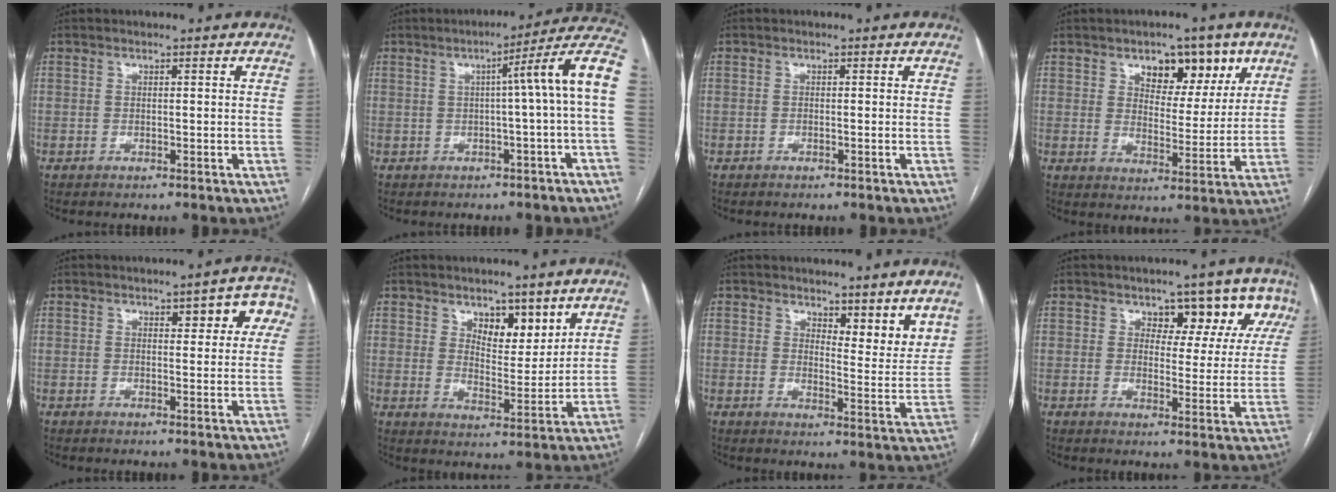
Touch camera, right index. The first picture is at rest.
{"total": 9.9, "force": [0.6, -1.4, 9.8], "torque": [-0.110, 0.029, 0.000]}
{"total": 0.0}
{"total": 9.1, "force": [5.1, 5.1, 5.6], "torque": [-0.070, 0.010, 0.078]}
{"total": 6.0, "force": [2.5, 2.3, 4.9], "torque": [-0.041, 0.016, 0.025]}
{"total": 6.7, "force": [4.2, 3.2, 4.1], "torque": [-0.057, -0.008, 0.072]}
{"total": 7.3, "force": [6.0, 2.6, 3.4], "torque": [-0.030, -0.017, 0.079]}
{"total": 7.7, "force": [5.1, 4.5, 3.7], "torque": [-0.027, 0.002, 0.056]}